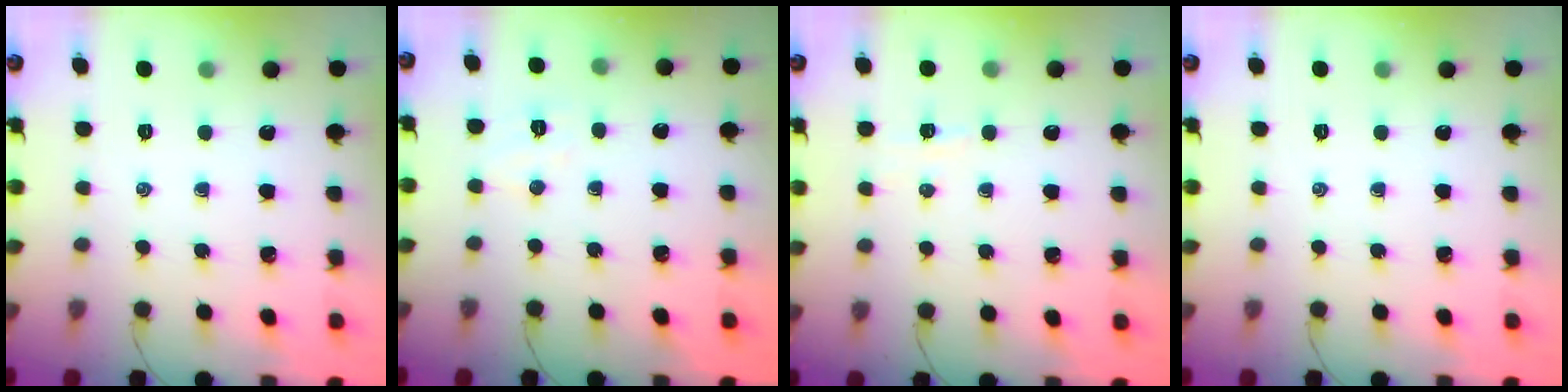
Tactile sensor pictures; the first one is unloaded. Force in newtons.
{"total": 3.9, "press": 3.8, "slide": 0.8}
{"total": 2.8, "press": 2.7, "slide": 0.7}
{"total": 0.0}